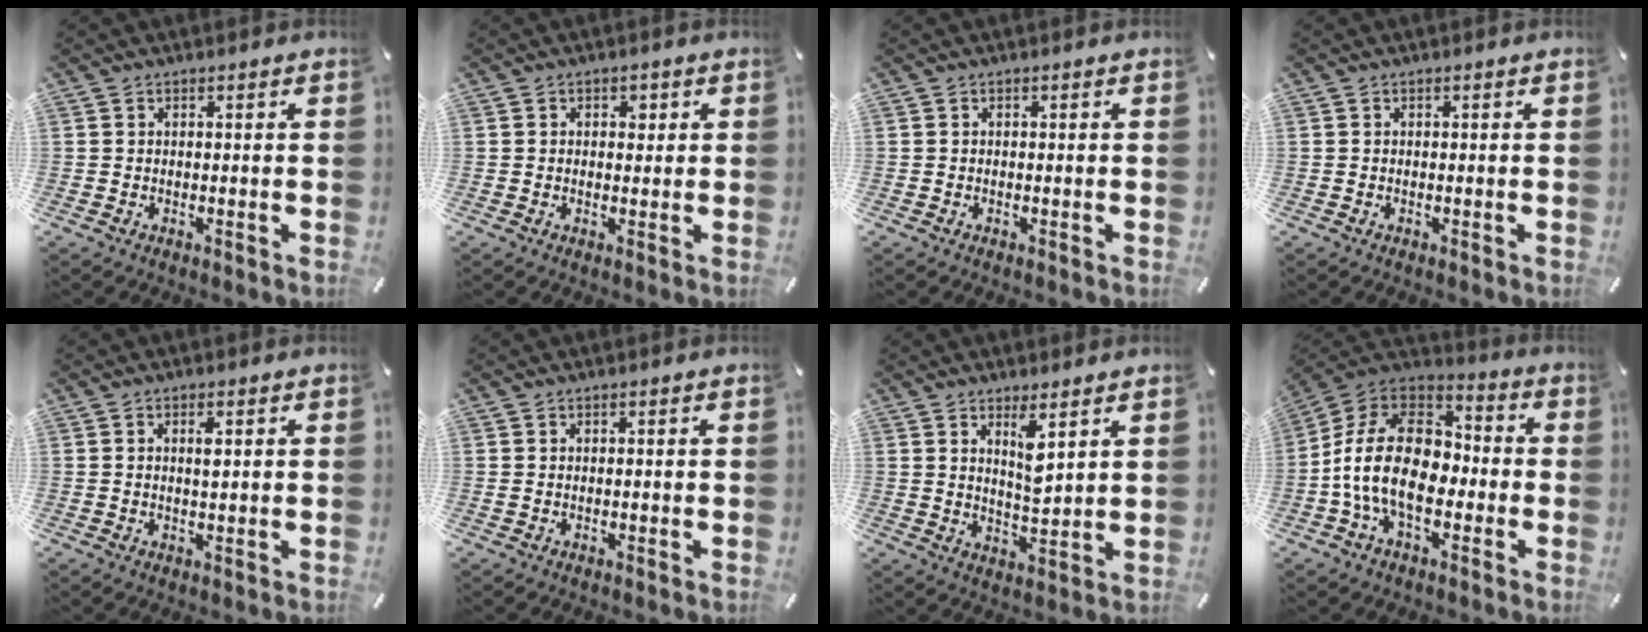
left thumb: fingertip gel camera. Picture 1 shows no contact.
{"total": 2.0, "force": [0.4, 1.6, 1.1], "torque": [-0.008, 0.001, 0.001]}
{"total": 0.0}
{"total": 0.0}
{"total": 2.2, "force": [0.5, 0.8, 2.0], "torque": [-0.033, 0.000, 0.004]}
{"total": 0.5, "force": [-0.1, 0.3, 0.4], "torque": [-0.009, 0.000, -0.002]}
{"total": 6.4, "force": [3.8, 1.7, 4.8], "torque": [-0.082, -0.023, 0.061]}
{"total": 18.0, "force": [-5.1, 11.6, 12.8], "torque": [-0.257, 0.033, -0.090]}